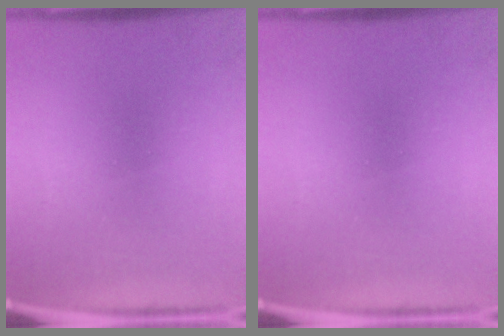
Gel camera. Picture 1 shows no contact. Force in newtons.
{"total": 0.0}